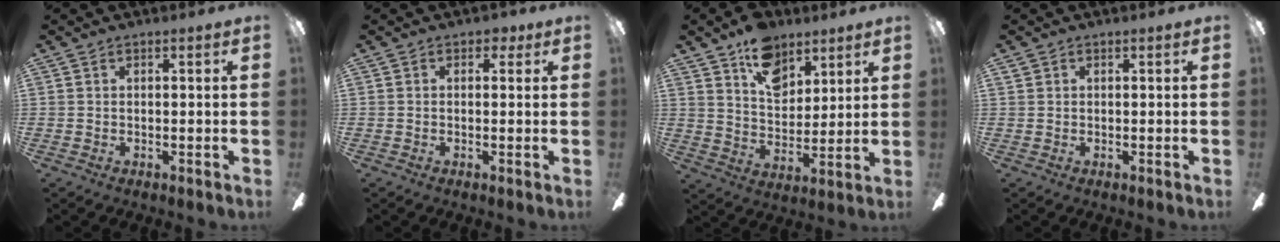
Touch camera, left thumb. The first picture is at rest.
{"total": 1.9, "force": [0.6, 1.5, 1.0], "torque": [-0.003, 0.001, 0.007]}
{"total": 12.7, "force": [8.3, 7.8, 5.5], "torque": [-0.080, -0.040, 0.154]}
{"total": 0.7, "force": [0.4, 0.6, 0.1], "torque": [-0.002, 0.003, 0.007]}